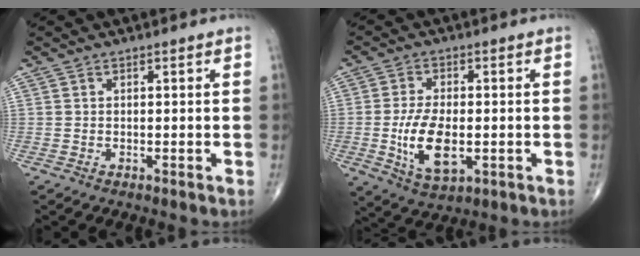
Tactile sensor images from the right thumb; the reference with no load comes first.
{"total": 10.3, "force": [-1.8, 5.1, 8.8], "torque": [-0.161, -0.006, -0.027]}